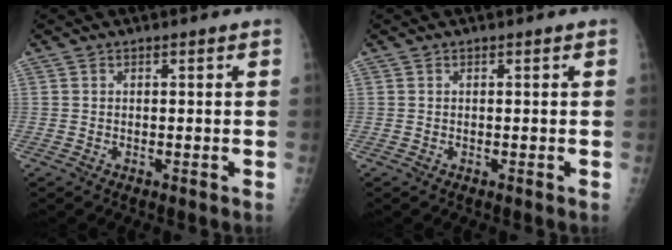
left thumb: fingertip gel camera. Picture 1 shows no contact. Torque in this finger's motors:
{"motor_torque": [0.00, 0.00, -0.02, -0.02, 0.00]}